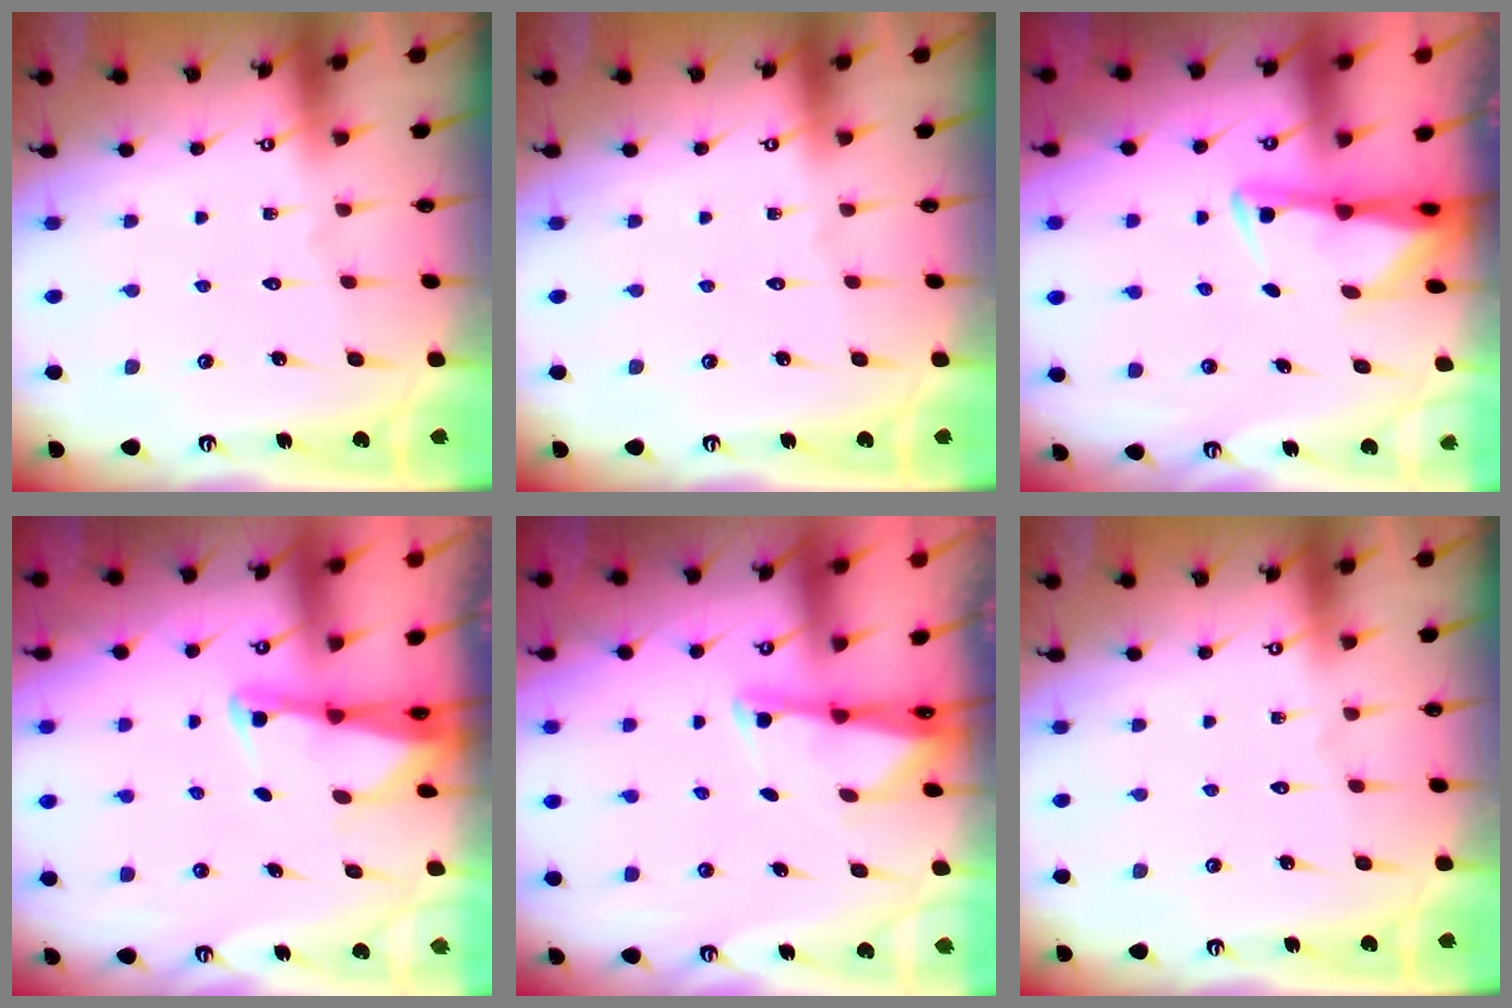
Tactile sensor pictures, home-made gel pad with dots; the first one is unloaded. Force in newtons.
{"total": 0.0}
{"total": 2.9, "press": 2.8, "slide": 0.6}
{"total": 2.6, "press": 2.6, "slide": 0.3}
{"total": 2.1, "press": 2.0, "slide": 0.4}
{"total": 0.0}